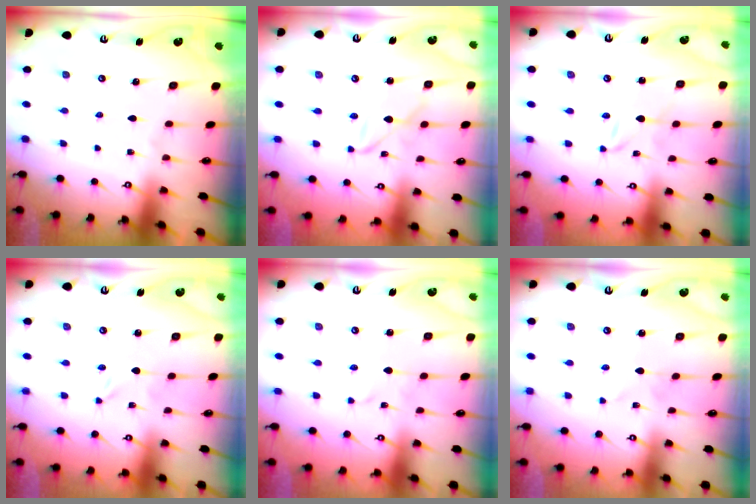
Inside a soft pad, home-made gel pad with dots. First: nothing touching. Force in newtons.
{"total": 5.8, "press": 5.7, "slide": 0.5}
{"total": 2.2, "press": 2.2, "slide": 0.2}
{"total": 0.0}
{"total": 1.8, "press": 1.8, "slide": 0.1}
{"total": 2.7, "press": 2.7, "slide": 0.2}